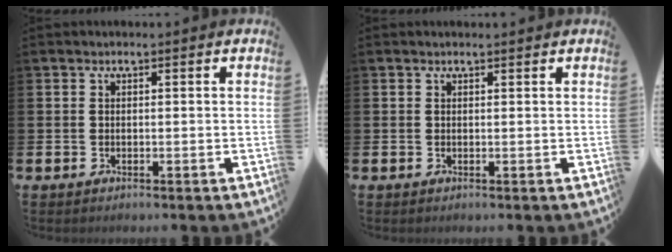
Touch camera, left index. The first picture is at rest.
{"total": 0.5, "force": [0.5, 0.0, 0.1], "torque": [0.012, -0.005, 0.007]}